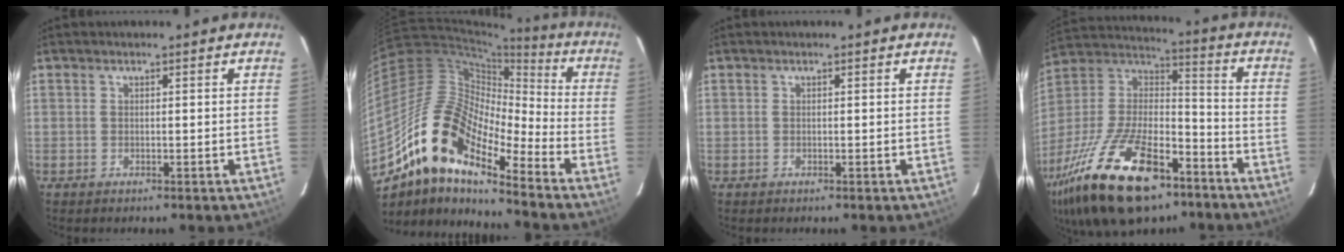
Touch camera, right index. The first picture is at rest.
{"total": 16.9, "force": [-11.6, 5.3, 11.2], "torque": [-0.190, -0.001, -0.238]}
{"total": 0.0}
{"total": 29.4, "force": [-17.7, 12.9, 19.6], "torque": [-0.396, -0.020, -0.292]}